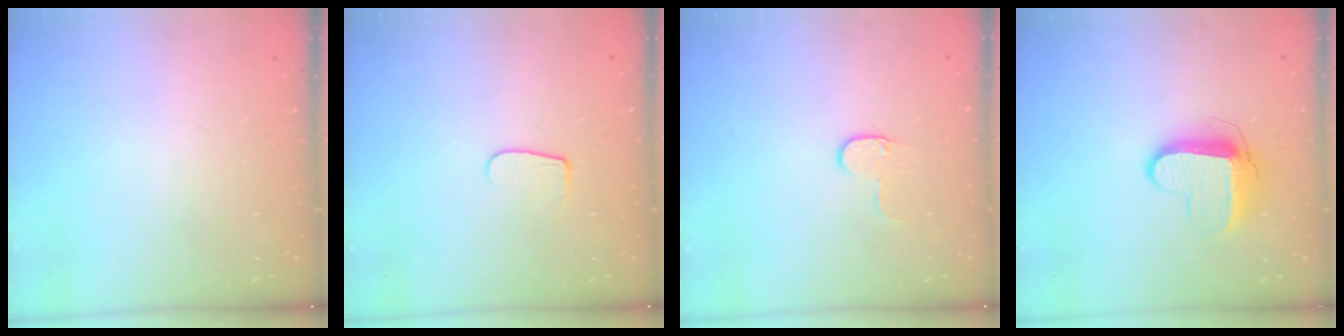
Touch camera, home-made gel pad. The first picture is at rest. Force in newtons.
{"total": 5.9, "press": 5.9, "slide": 0.6}
{"total": 5.1, "press": 5.1, "slide": 0.5}
{"total": 8.9, "press": 8.9, "slide": 0.9}